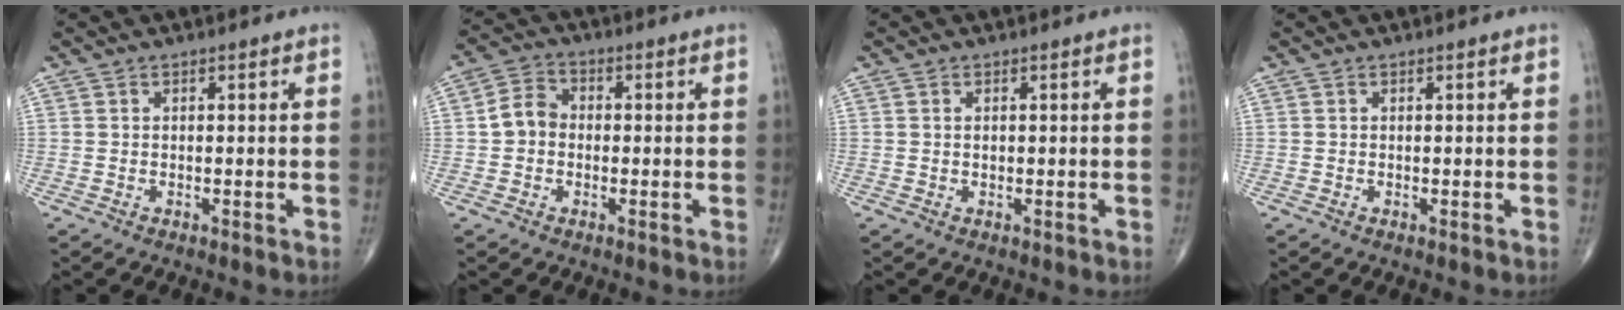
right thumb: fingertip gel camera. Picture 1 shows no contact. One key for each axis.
{"total": 5.3, "fx": -0.5, "fy": 4.4, "fz": 2.9, "tx": -0.042, "ty": 0.019, "tz": -0.019}
{"total": 0.7, "fx": 0.1, "fy": 0.4, "fz": 0.5, "tx": -0.009, "ty": 0.001, "tz": 0.003}
{"total": 0.0}